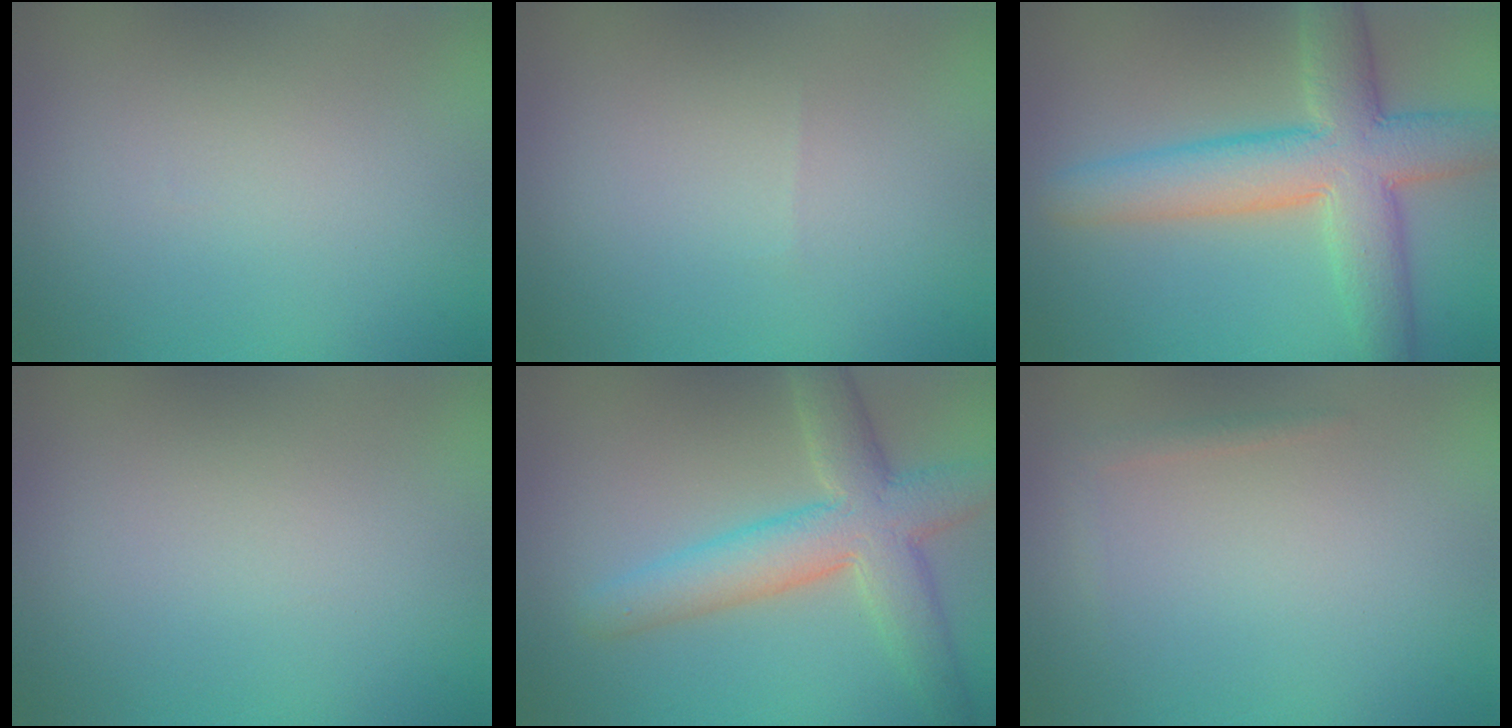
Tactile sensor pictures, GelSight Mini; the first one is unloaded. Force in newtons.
{"total": 0.0}
{"total": 8.3, "press": 8.3, "slide": 0.3}
{"total": 0.0}
{"total": 6.4, "press": 6.4, "slide": 0.3}
{"total": 0.9, "press": 0.9, "slide": 0.1}